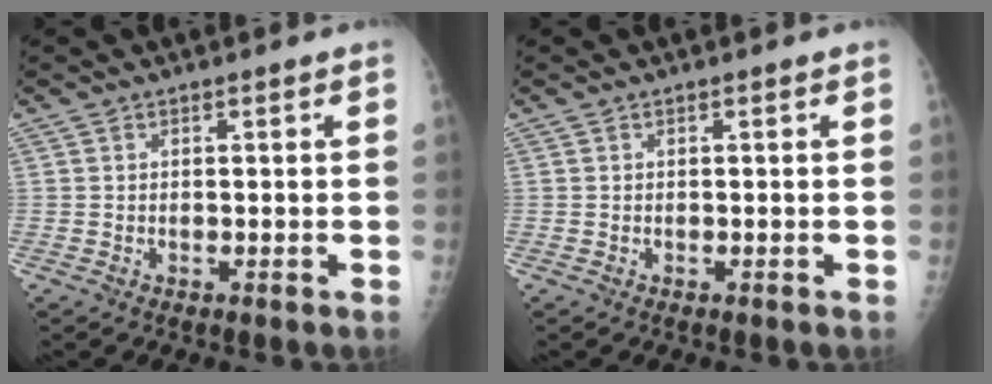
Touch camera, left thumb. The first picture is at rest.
{"total": 0.0}